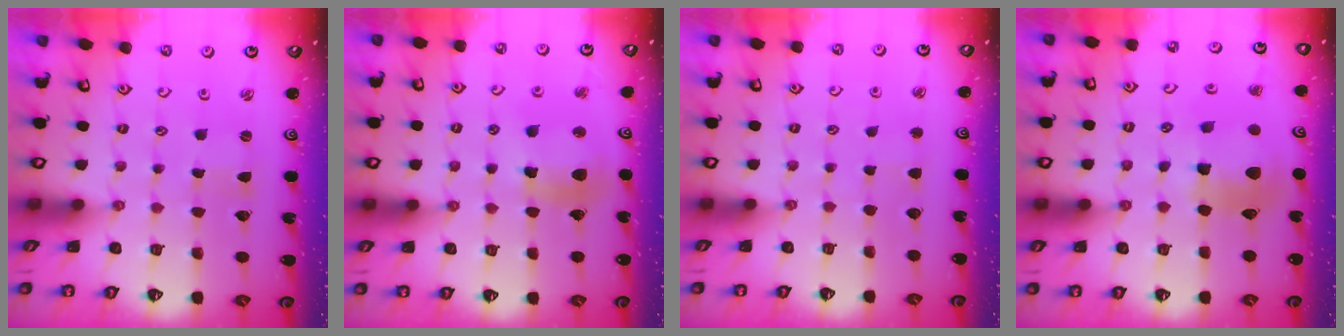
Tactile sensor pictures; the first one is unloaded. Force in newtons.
{"total": 10.4, "press": 10.2, "slide": 2.0}
{"total": 1.5, "press": 1.5, "slide": 0.3}
{"total": 12.2, "press": 12.1, "slide": 1.5}